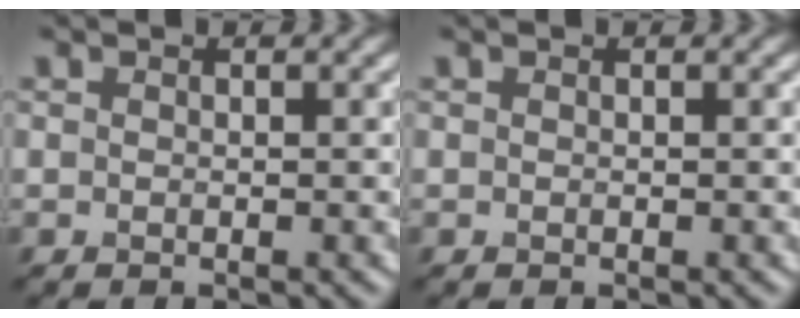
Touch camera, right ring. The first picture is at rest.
{"total": 0.0}